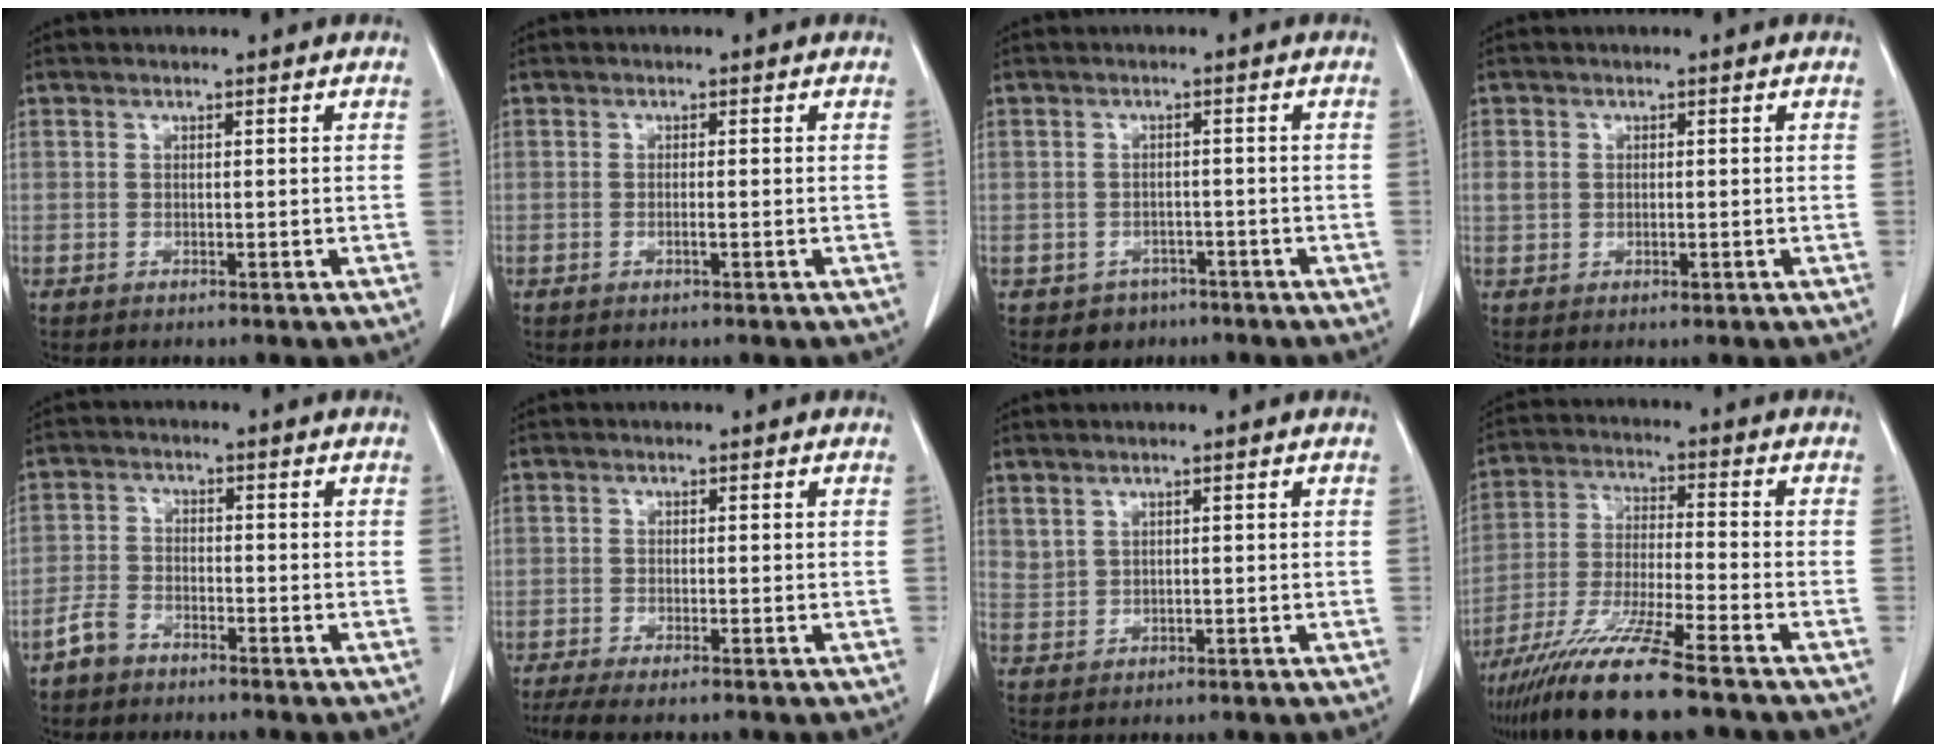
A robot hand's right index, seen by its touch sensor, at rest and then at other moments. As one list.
[{"total": 0.9, "force": [-0.3, 0.0, 0.8], "torque": [-0.019, -0.001, -0.004]}, {"total": 3.3, "force": [-1.9, 2.7, 0.1], "torque": [-0.001, 0.012, -0.022]}, {"total": 2.7, "force": [0.1, 2.1, 1.7], "torque": [-0.041, 0.004, 0.006]}, {"total": 3.5, "force": [-2.8, 1.8, 1.1], "torque": [-0.027, 0.005, -0.055]}, {"total": 4.6, "force": [-3.6, 0.1, 2.8], "torque": [-0.044, -0.010, -0.060]}, {"total": 1.7, "force": [1.4, 0.9, 0.5], "torque": [-0.008, -0.002, 0.032]}, {"total": 13.1, "force": [-9.9, -0.5, 8.5], "torque": [-0.161, -0.033, -0.176]}]